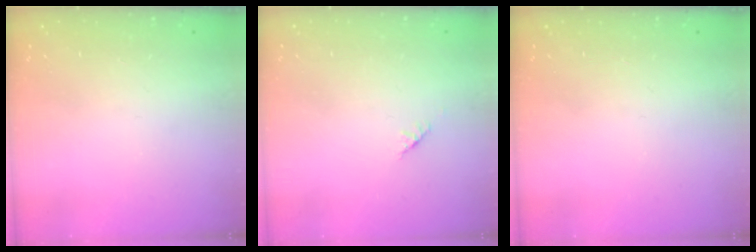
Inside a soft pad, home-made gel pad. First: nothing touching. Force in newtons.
{"total": 1.4, "press": 1.3, "slide": 0.5}
{"total": 0.0}